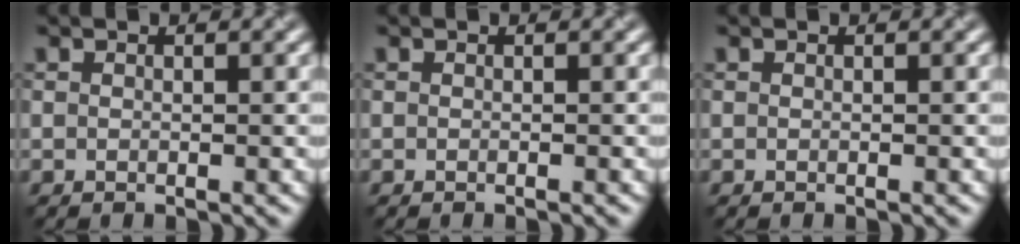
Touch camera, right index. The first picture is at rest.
{"total": 0.0}
{"total": 0.0}